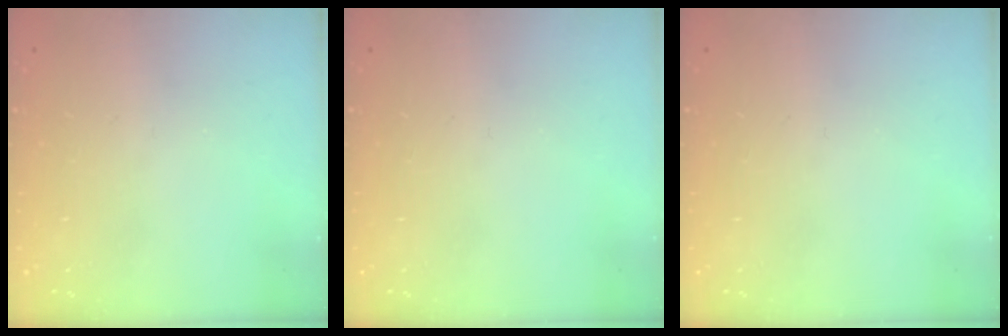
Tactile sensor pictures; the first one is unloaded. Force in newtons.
{"total": 0.0}
{"total": 0.0}